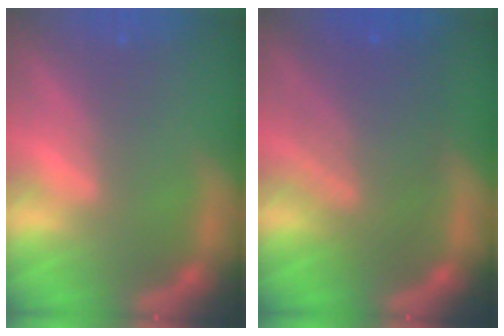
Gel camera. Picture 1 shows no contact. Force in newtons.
{"total": 8.0}